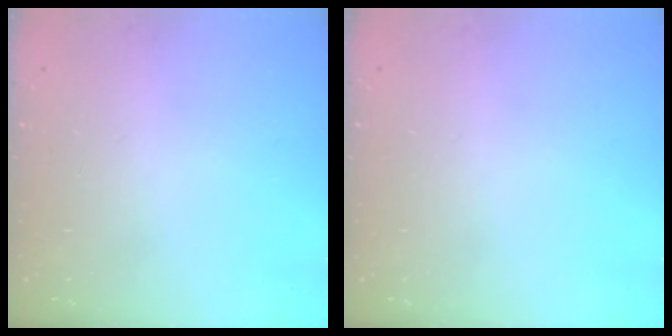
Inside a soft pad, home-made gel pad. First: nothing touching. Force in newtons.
{"total": 0.0}